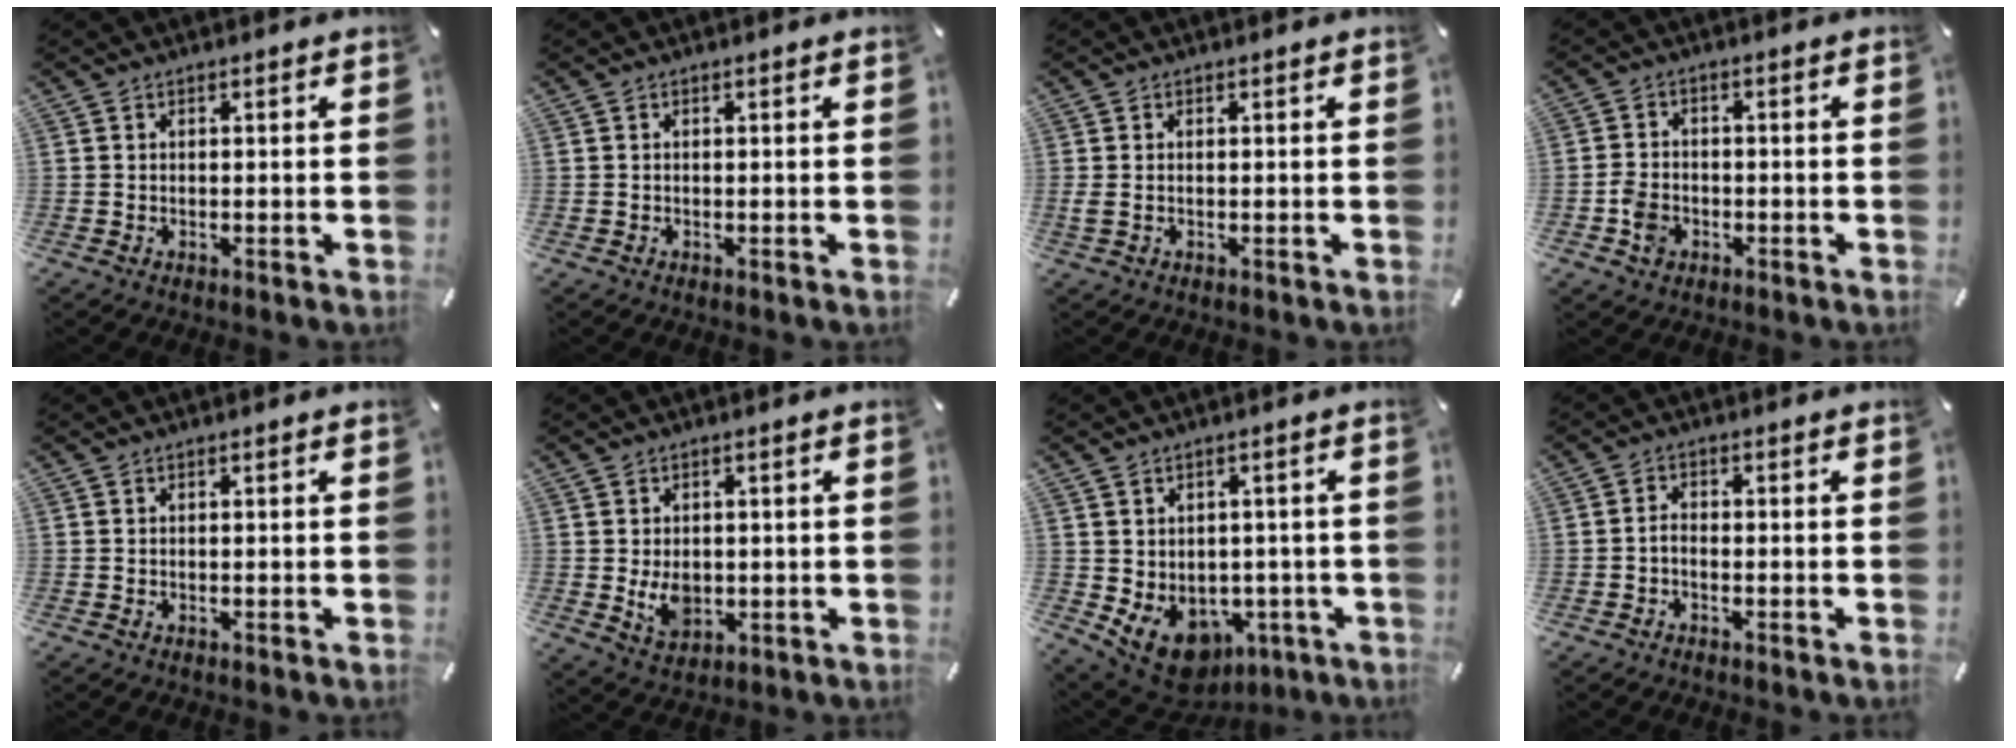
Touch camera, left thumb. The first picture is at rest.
{"total": 0.0}
{"total": 1.4, "force": [-0.1, 0.5, 1.3], "torque": [-0.024, -0.002, -0.001]}
{"total": 4.6, "force": [-1.9, 3.7, 2.1], "torque": [-0.038, 0.010, -0.033]}
{"total": 0.0}
{"total": 5.7, "force": [-0.4, 4.4, 3.6], "torque": [-0.061, -0.003, -0.006]}
{"total": 8.5, "force": [-3.2, 6.9, 3.8], "torque": [-0.063, 0.000, -0.049]}
{"total": 1.9, "force": [-1.0, 1.0, 1.3], "torque": [-0.024, 0.007, -0.021]}